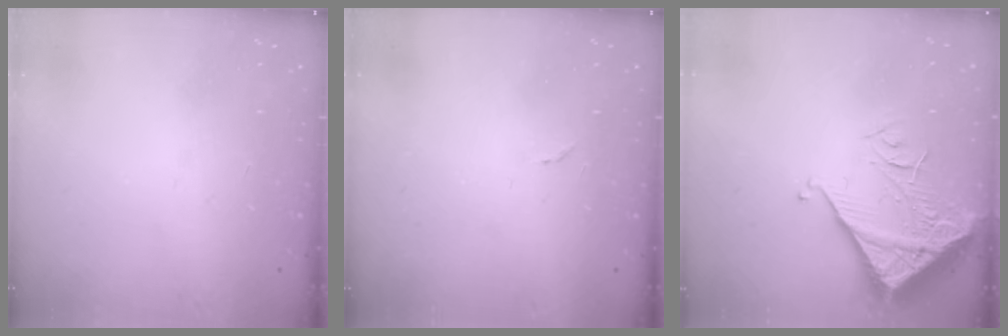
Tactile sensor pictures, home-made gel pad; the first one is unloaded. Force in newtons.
{"total": 5.0, "press": 5.0, "slide": 0.3}
{"total": 7.5, "press": 7.4, "slide": 1.0}